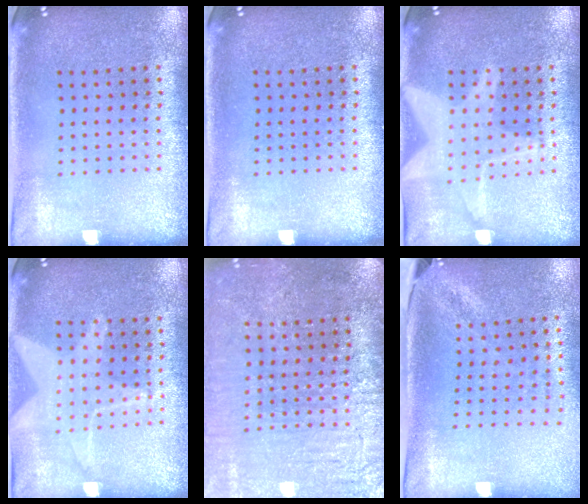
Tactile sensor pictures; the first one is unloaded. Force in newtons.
{"total": 0.0}
{"total": 3.0, "press": 3.0, "slide": 0.4}
{"total": 1.4, "press": 1.4, "slide": 0.3}
{"total": 4.0, "press": 3.5, "slide": 2.0}
{"total": 1.8, "press": 1.4, "slide": 1.2}